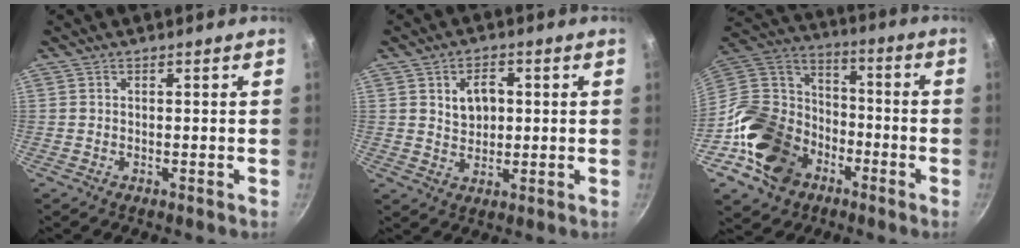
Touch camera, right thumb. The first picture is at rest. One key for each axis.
{"total": 6.0, "fx": 1.3, "fy": 4.3, "fz": 4.0, "tx": -0.045, "ty": 0.000, "tz": 0.024}
{"total": 21.6, "fx": -9.1, "fy": 16.3, "fz": 10.8, "tx": -0.182, "ty": 0.064, "tz": -0.161}